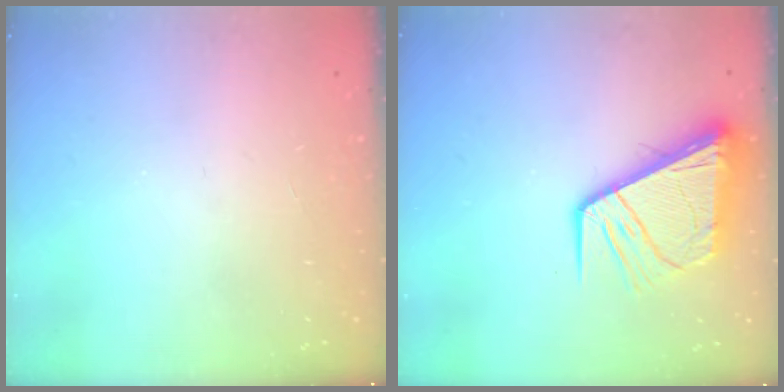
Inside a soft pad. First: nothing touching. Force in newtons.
{"total": 12.6, "press": 12.5, "slide": 1.7}